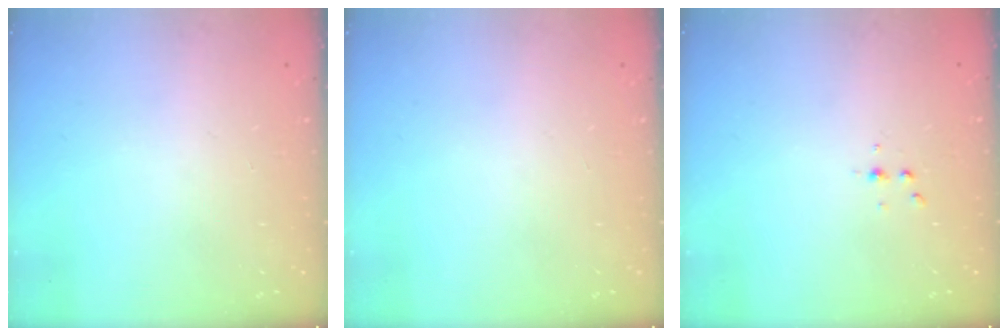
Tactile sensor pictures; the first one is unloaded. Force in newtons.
{"total": 0.0}
{"total": 2.8, "press": 2.8, "slide": 0.4}